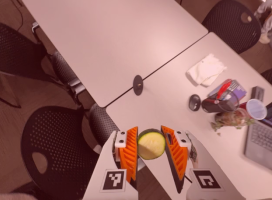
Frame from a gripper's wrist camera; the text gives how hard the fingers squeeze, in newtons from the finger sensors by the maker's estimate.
{"total": 11.8, "left": 12.1, "right": 11.5}